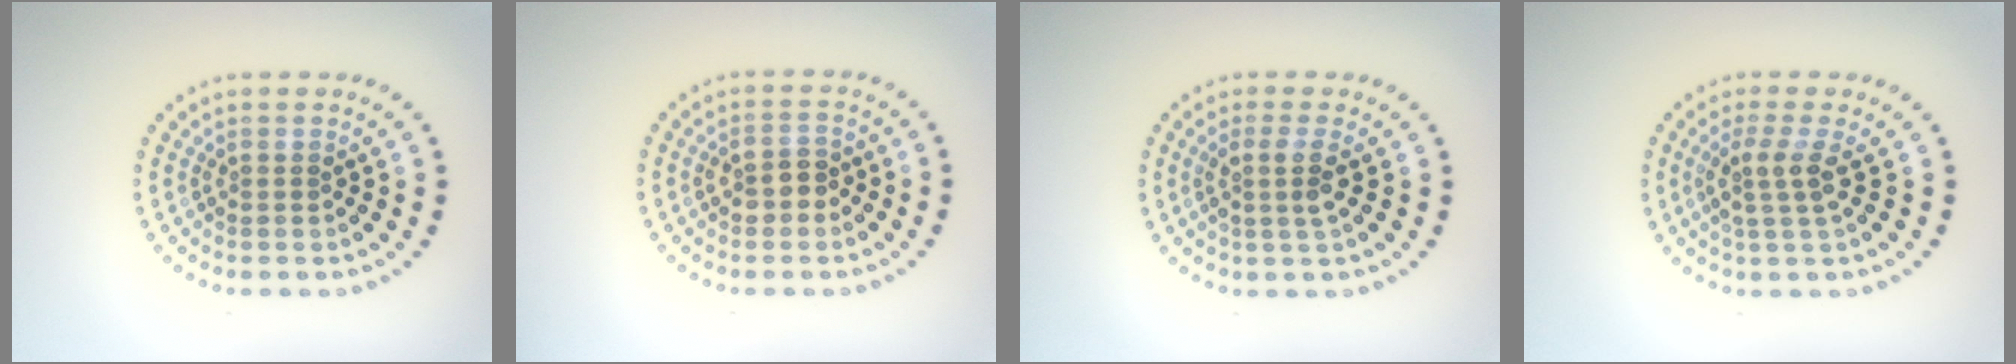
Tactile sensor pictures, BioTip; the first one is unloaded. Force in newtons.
{"total": 2.1, "press": 2.1, "slide": 0.4}
{"total": 2.2, "press": 1.8, "slide": 1.2}
{"total": 2.5, "press": 2.0, "slide": 1.6}